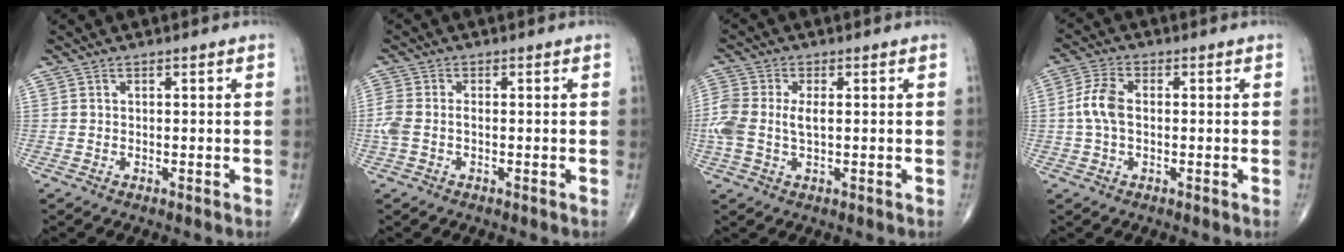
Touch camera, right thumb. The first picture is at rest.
{"total": 4.1, "force": [-0.7, 2.4, 3.3], "torque": [-0.095, 0.011, -0.015]}
{"total": 7.9, "force": [0.1, 4.4, 6.6], "torque": [-0.175, 0.015, 0.004]}
{"total": 5.9, "force": [0.0, 3.5, 4.8], "torque": [-0.112, 0.015, -0.007]}